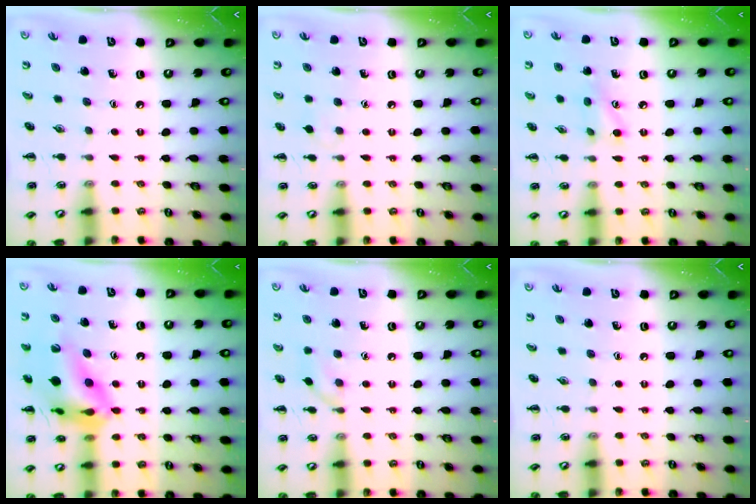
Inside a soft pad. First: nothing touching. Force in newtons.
{"total": 2.8, "press": 2.6, "slide": 1.1}
{"total": 5.4, "press": 5.3, "slide": 1.2}
{"total": 16.9, "press": 16.6, "slide": 3.3}
{"total": 6.6, "press": 6.2, "slide": 2.2}
{"total": 0.0}